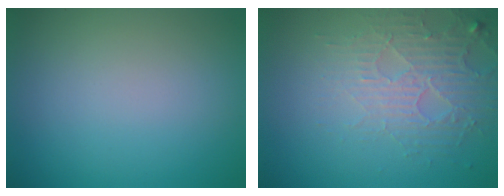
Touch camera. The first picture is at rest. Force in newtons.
{"total": 3.9, "press": 3.5, "slide": 1.6}